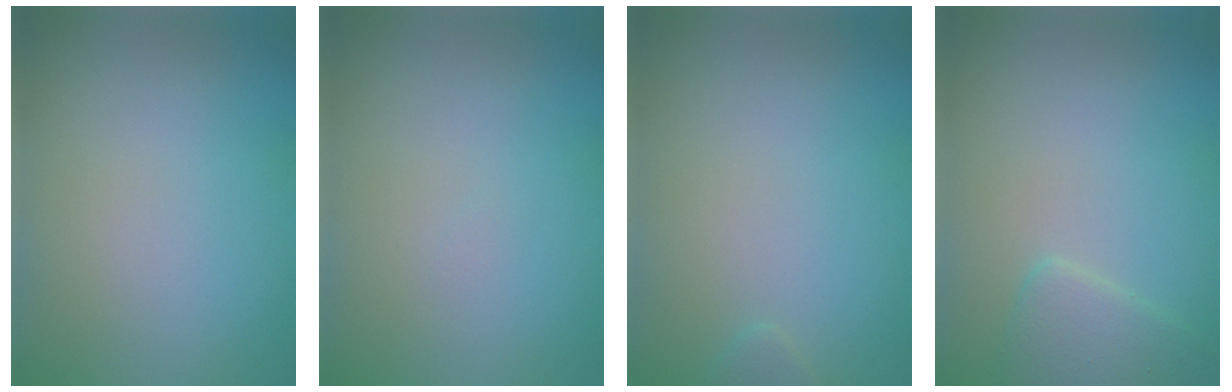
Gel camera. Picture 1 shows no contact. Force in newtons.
{"total": 0.0}
{"total": 0.5, "press": 0.5, "slide": 0.1}
{"total": 2.4, "press": 2.4, "slide": 0.1}